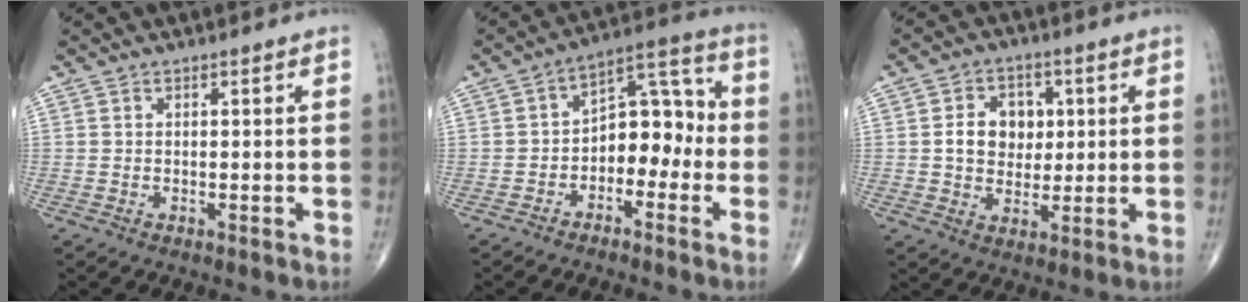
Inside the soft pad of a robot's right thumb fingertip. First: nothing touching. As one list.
[{"total": 10.3, "force": [-2.6, 6.7, 7.4], "torque": [-0.069, 0.051, -0.054]}, {"total": 8.8, "force": [1.2, 6.9, 5.3], "torque": [-0.047, 0.002, 0.020]}]